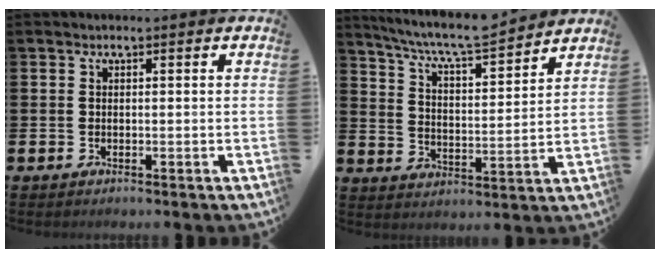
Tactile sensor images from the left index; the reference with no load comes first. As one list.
[{"total": 7.5, "force": [7.1, 0.4, 2.5], "torque": [-0.080, -0.049, 0.124]}]